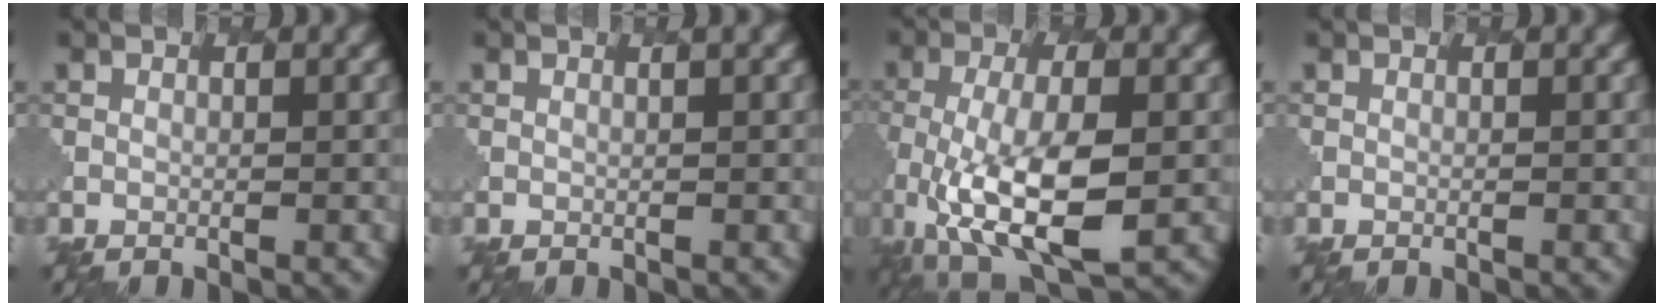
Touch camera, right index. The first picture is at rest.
{"total": 1.3, "force": [0.5, 0.5, 1.0], "torque": [-0.007, -0.004, 0.002]}
{"total": 9.5, "force": [-2.3, 3.9, 8.3], "torque": [-0.171, -0.018, -0.033]}
{"total": 0.0}